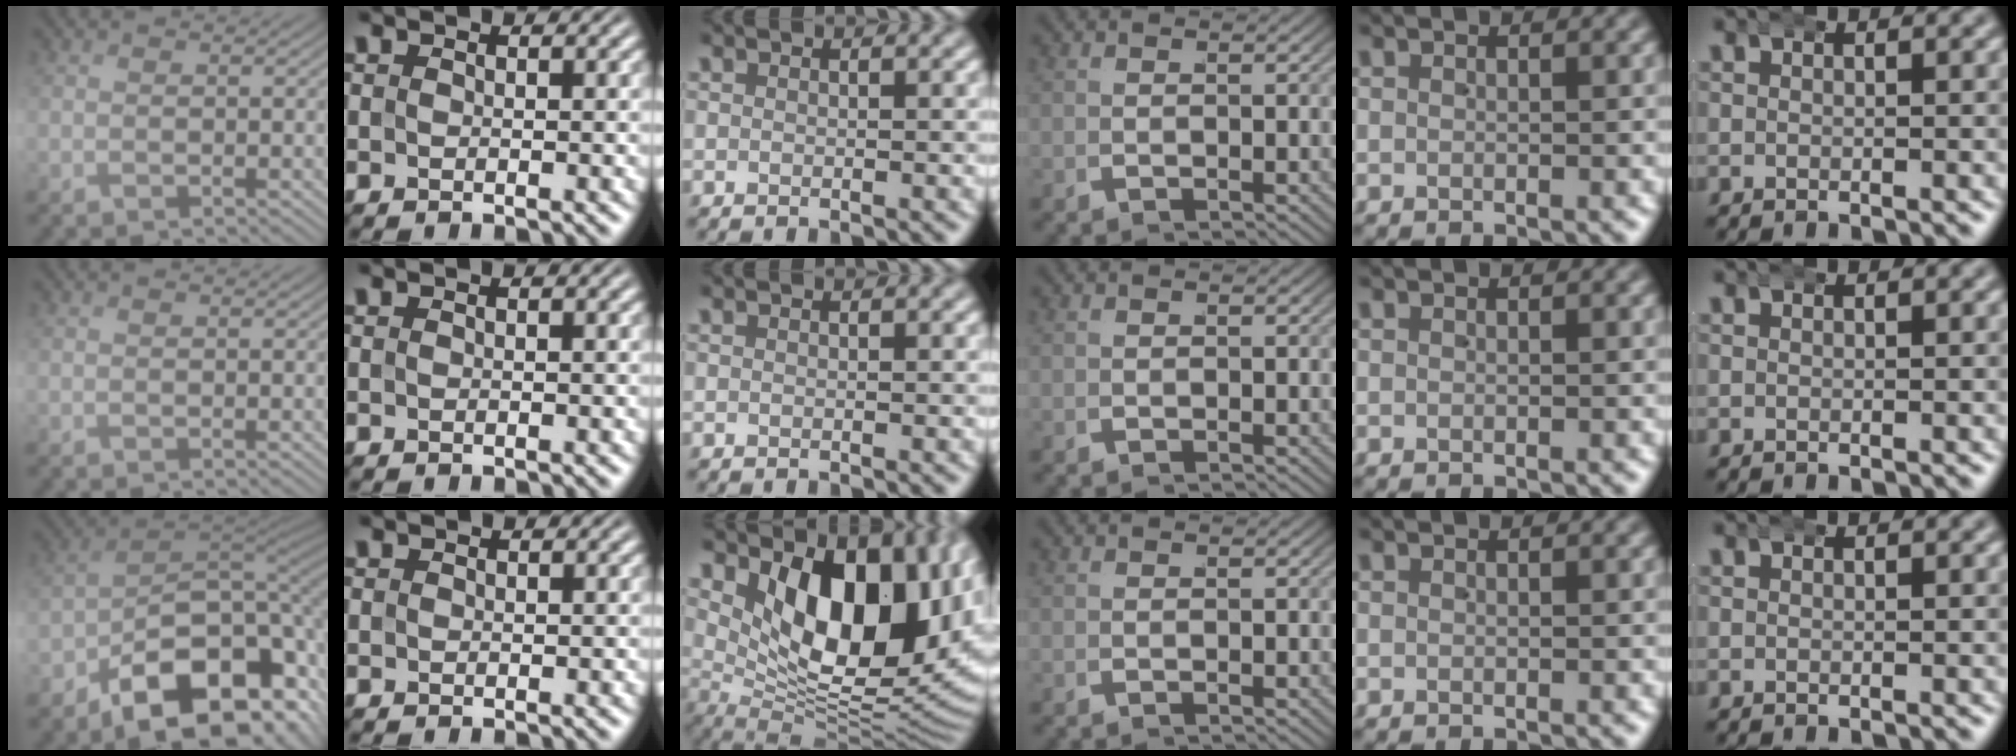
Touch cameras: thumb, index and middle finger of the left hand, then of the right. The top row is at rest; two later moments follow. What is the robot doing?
{"motion": "wrap", "object": "arm wrap"}